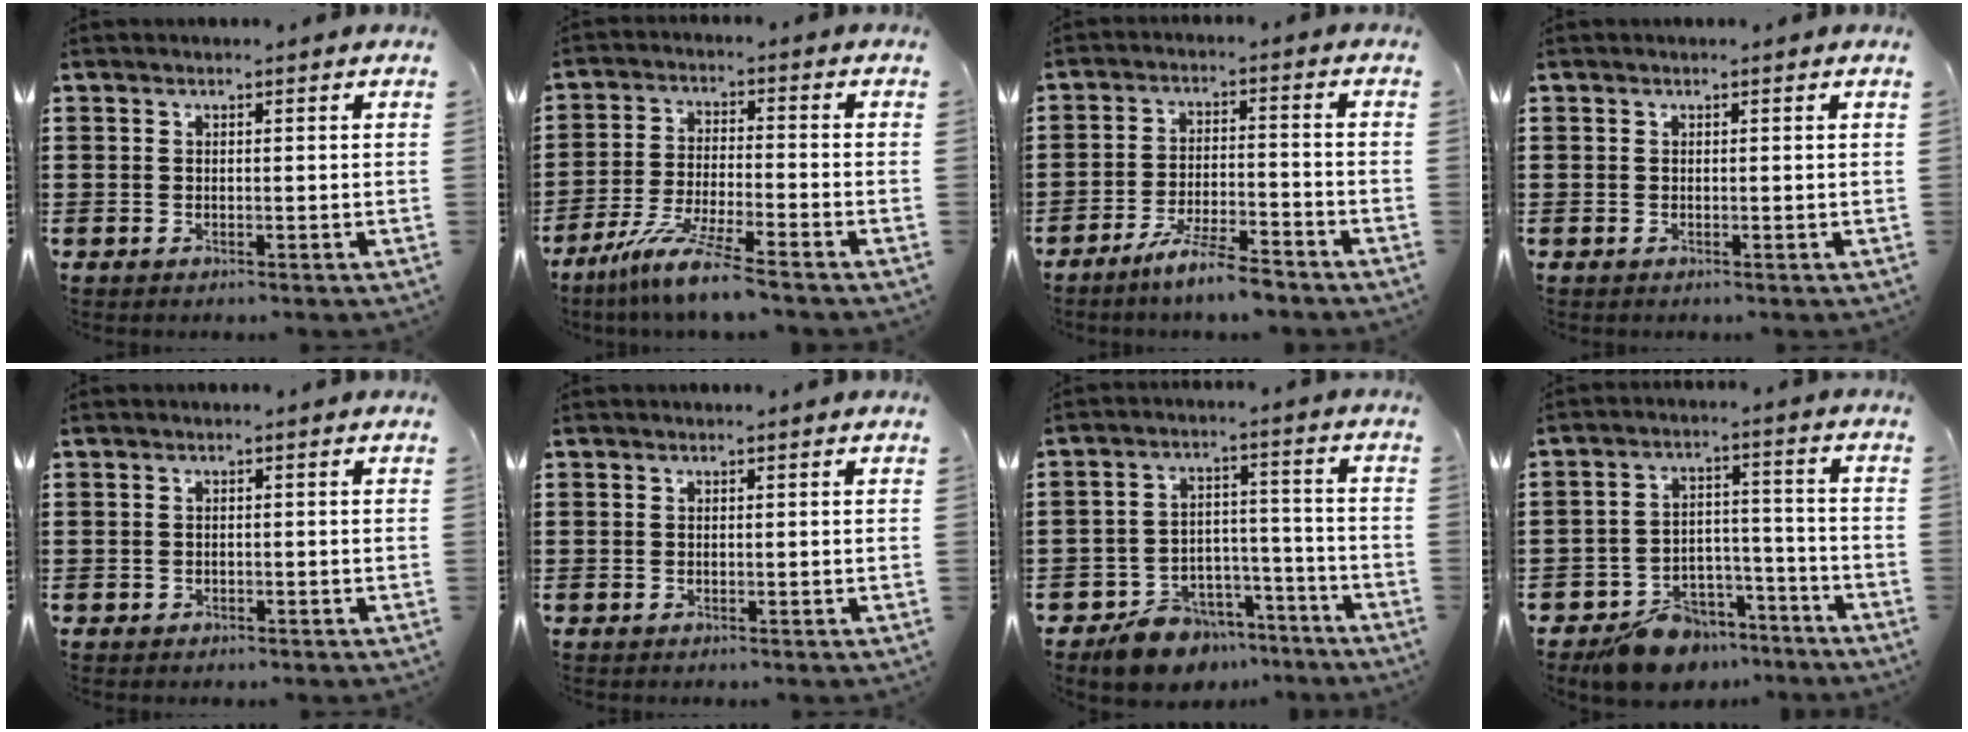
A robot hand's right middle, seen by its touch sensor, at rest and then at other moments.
{"total": 8.0, "force": [-6.6, -0.3, 4.6], "torque": [-0.096, -0.015, -0.126]}
{"total": 6.4, "force": [-5.6, 0.1, 3.2], "torque": [-0.071, -0.008, -0.107]}
{"total": 0.0}
{"total": 0.5, "force": [-0.4, 0.4, 0.1], "torque": [-0.003, 0.003, -0.009]}
{"total": 0.0}
{"total": 7.9, "force": [-7.0, 3.5, 0.9], "torque": [-0.011, 0.042, -0.134]}
{"total": 8.7, "force": [-7.7, 3.5, 1.8], "torque": [-0.029, 0.039, -0.145]}